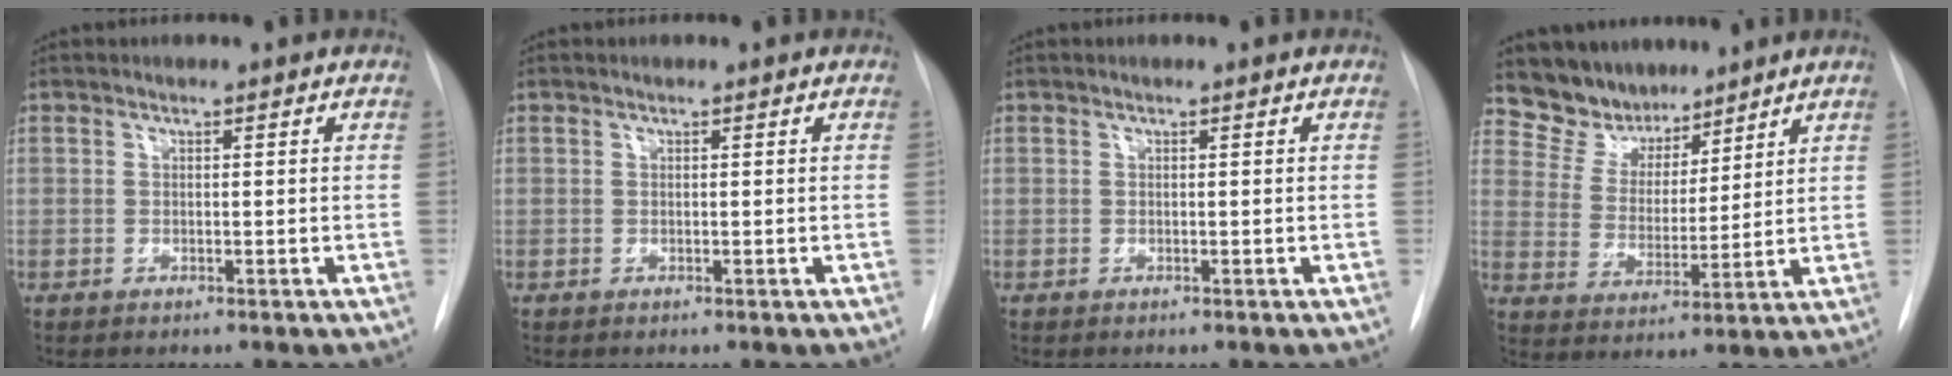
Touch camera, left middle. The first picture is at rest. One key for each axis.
{"total": 0.0}
{"total": 0.0}
{"total": 8.3, "fx": 7.3, "fy": 4.0, "fz": 0.4, "tx": -0.010, "ty": 0.008, "tz": 0.147}